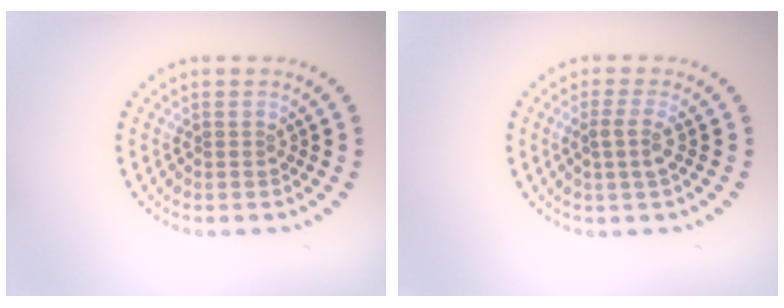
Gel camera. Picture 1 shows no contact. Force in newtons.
{"total": 1.7, "press": 1.3, "slide": 1.1}